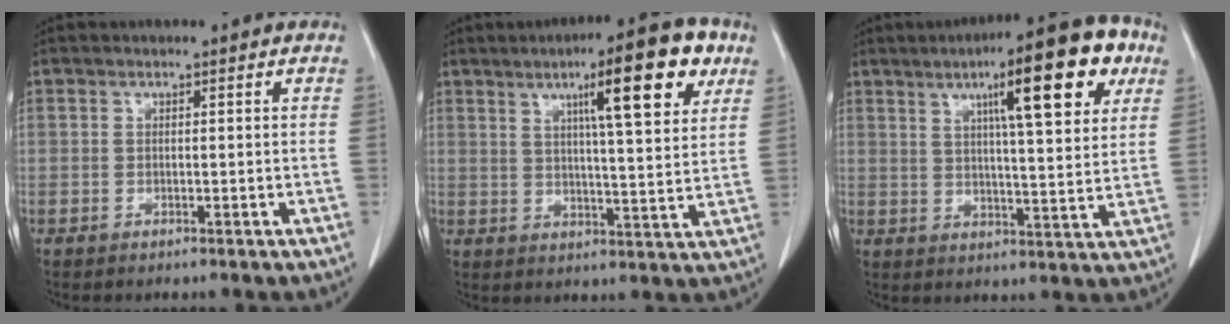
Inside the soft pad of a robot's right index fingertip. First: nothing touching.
{"total": 14.1, "force": [6.9, 1.4, 12.2], "torque": [-0.178, 0.010, 0.095]}
{"total": 16.5, "force": [7.7, 2.3, 14.5], "torque": [-0.201, 0.017, 0.104]}